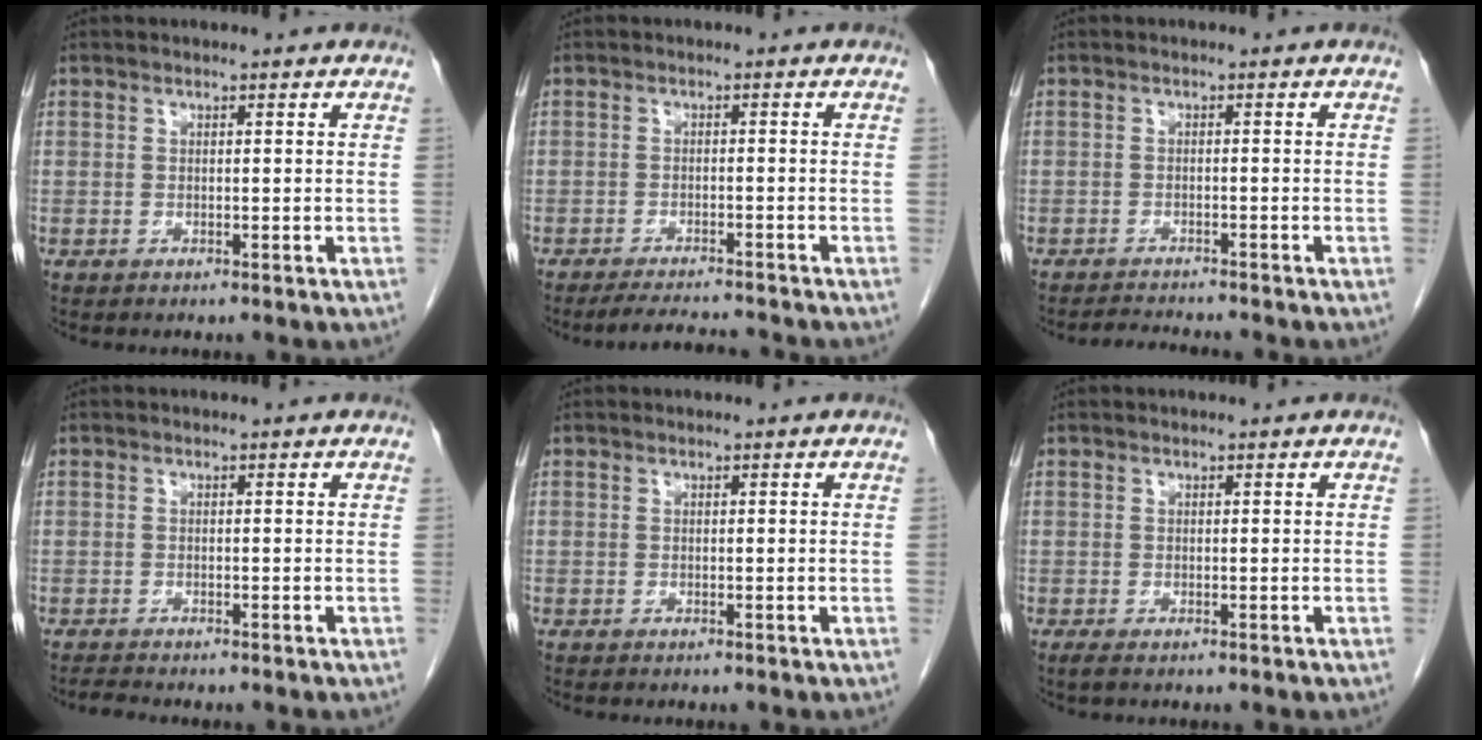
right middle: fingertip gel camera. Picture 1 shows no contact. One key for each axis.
{"total": 6.0, "fx": -5.8, "fy": -0.1, "fz": 1.7, "tx": -0.025, "ty": -0.010, "tz": -0.092}
{"total": 3.4, "fx": -3.4, "fy": -0.4, "fz": 0.7, "tx": -0.012, "ty": -0.016, "tz": -0.053}
{"total": 1.1, "fx": -1.1, "fy": -0.2, "fz": 0.2, "tx": -0.011, "ty": -0.006, "tz": -0.020}
{"total": 0.0}
{"total": 0.7, "fx": -0.5, "fy": 0.1, "fz": 0.5, "tx": -0.011, "ty": -0.003, "tz": -0.007}